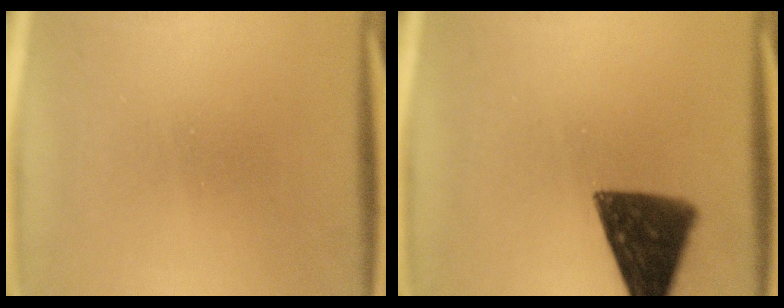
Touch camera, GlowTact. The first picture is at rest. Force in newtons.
{"total": 12.4}